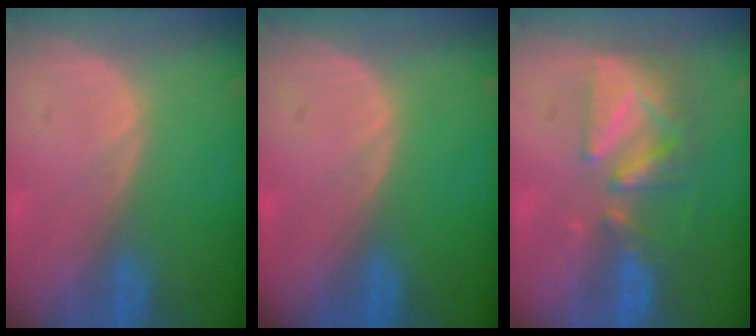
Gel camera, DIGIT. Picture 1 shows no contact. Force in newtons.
{"total": 0.0}
{"total": 8.7, "press": 7.7, "slide": 3.9}